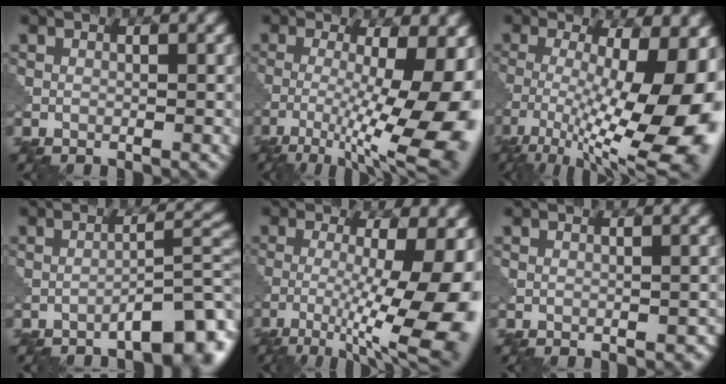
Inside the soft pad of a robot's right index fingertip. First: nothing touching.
{"total": 12.6, "force": [-3.8, 3.8, 11.4], "torque": [-0.186, -0.014, -0.056]}
{"total": 15.3, "force": [-4.0, 5.3, 13.8], "torque": [-0.213, -0.017, -0.058]}
{"total": 5.5, "force": [-3.7, 1.1, 3.9], "torque": [-0.047, 0.021, -0.050]}
{"total": 11.4, "force": [-3.4, 3.1, 10.4], "torque": [-0.182, -0.018, -0.042]}
{"total": 0.9, "force": [-0.8, 0.3, 0.4], "torque": [-0.005, 0.001, -0.007]}